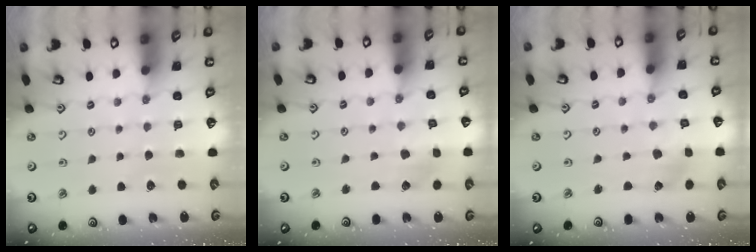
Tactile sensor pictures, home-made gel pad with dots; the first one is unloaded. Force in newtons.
{"total": 2.9, "press": 2.9, "slide": 0.2}
{"total": 0.9, "press": 0.8, "slide": 0.2}